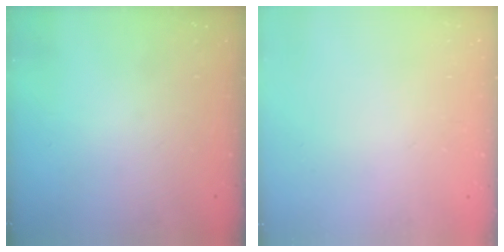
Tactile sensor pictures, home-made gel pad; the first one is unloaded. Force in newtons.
{"total": 2.1, "press": 2.1, "slide": 0.1}